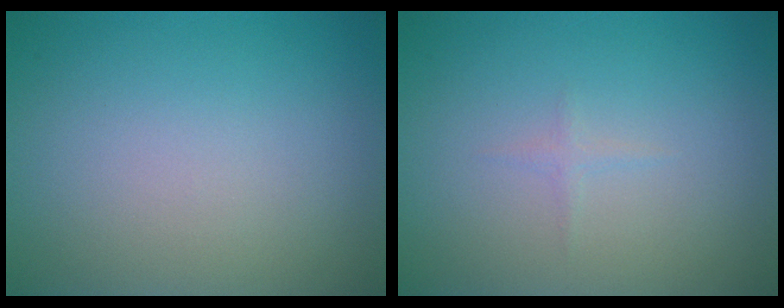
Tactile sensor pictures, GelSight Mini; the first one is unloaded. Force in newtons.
{"total": 0.6, "press": 0.6, "slide": 0.0}